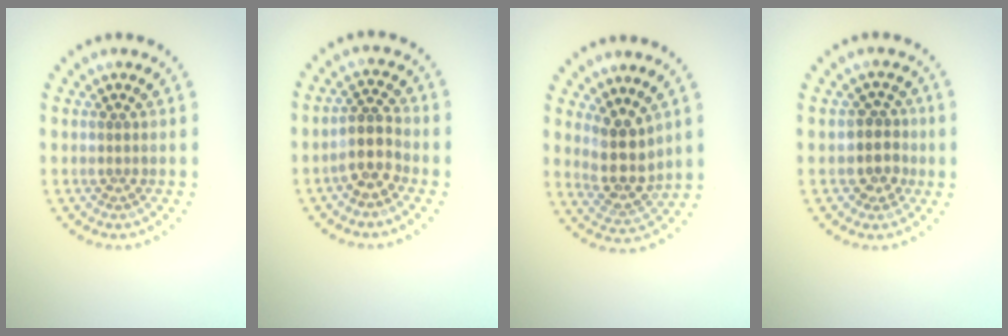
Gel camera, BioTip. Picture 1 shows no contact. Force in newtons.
{"total": 2.9, "press": 2.6, "slide": 1.4}
{"total": 3.8, "press": 3.1, "slide": 2.2}
{"total": 2.8, "press": 2.4, "slide": 1.4}